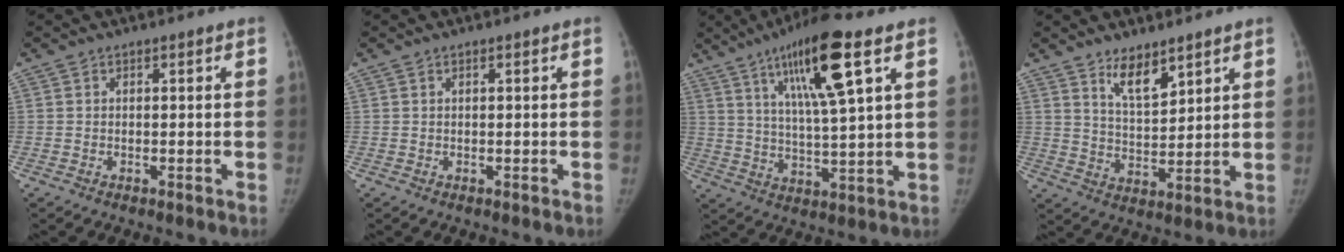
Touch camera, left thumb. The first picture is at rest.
{"total": 0.0}
{"total": 15.6, "force": [7.6, 2.2, 13.4], "torque": [-0.238, -0.024, 0.133]}
{"total": 7.1, "force": [5.0, 2.8, 4.2], "torque": [-0.054, -0.044, 0.092]}